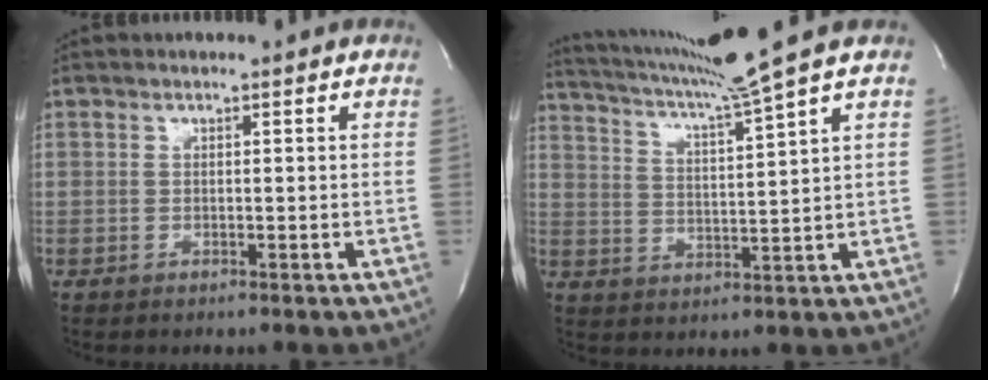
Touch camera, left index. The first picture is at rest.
{"total": 11.4, "force": [9.7, -3.7, 4.8], "torque": [-0.093, -0.029, 0.162]}